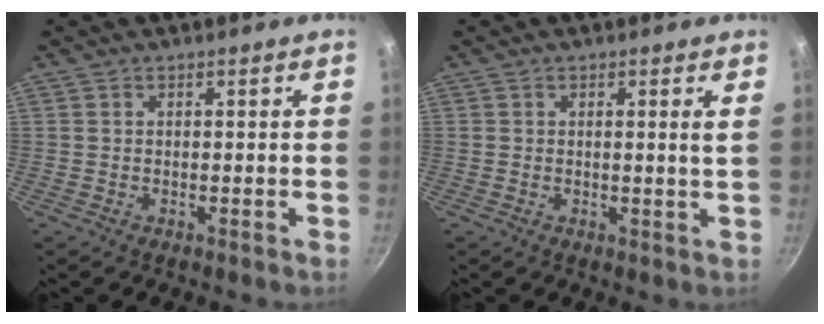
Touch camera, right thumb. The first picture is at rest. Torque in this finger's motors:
{"motor_torque": [-0.17, -0.25, 0.46, 0.21, 0.06]}